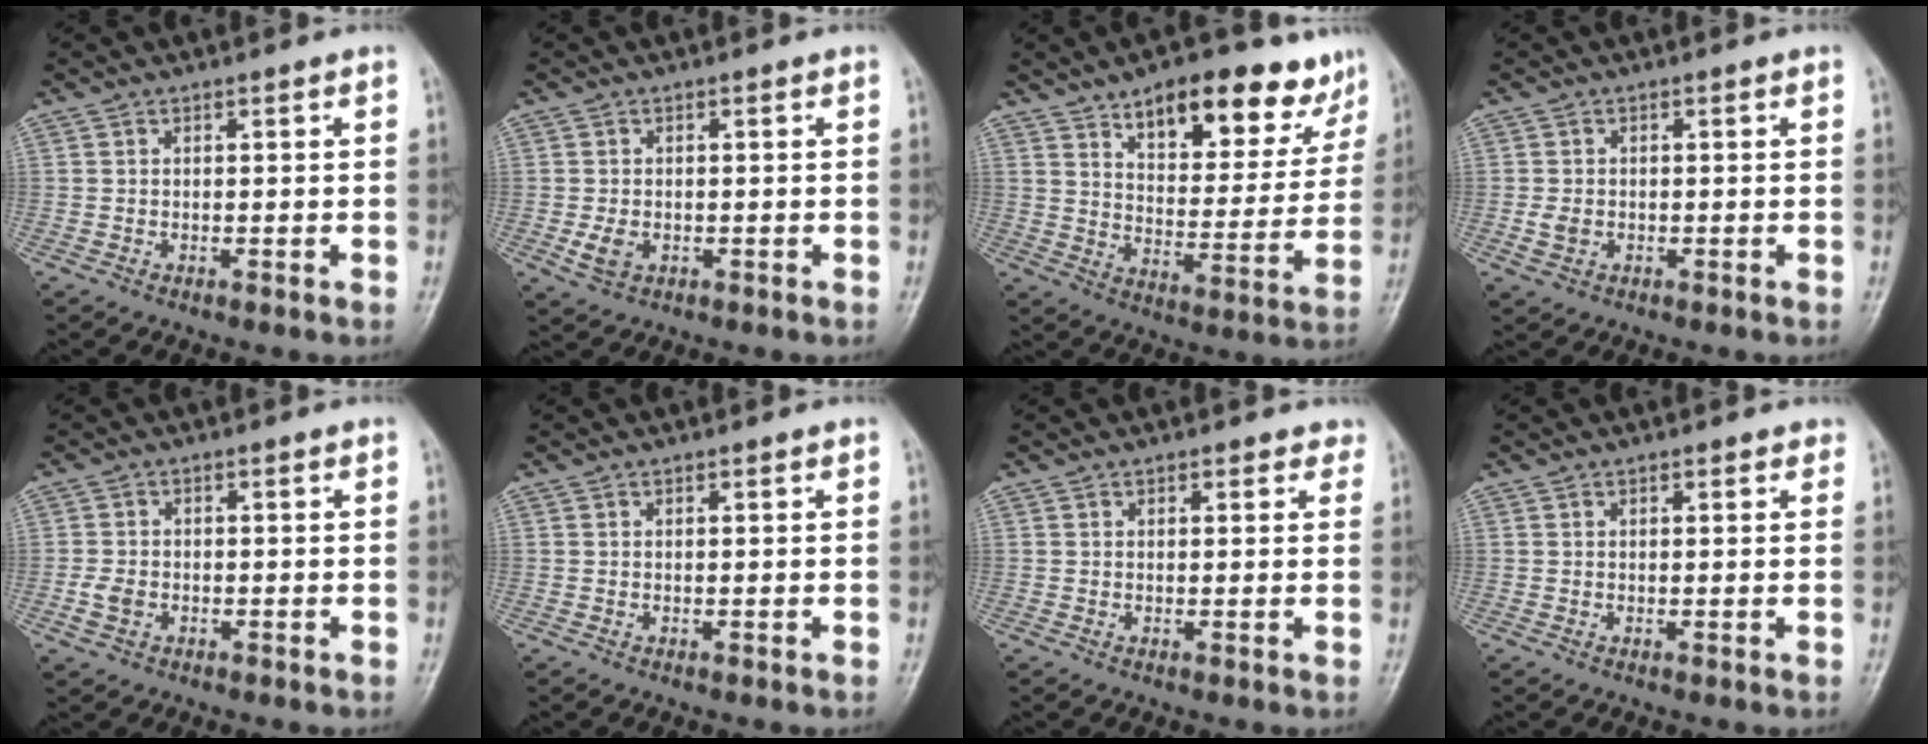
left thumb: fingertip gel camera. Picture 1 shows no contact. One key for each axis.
{"total": 3.3, "fx": -0.8, "fy": 2.3, "fz": 2.1, "tx": -0.041, "ty": -0.002, "tz": -0.010}
{"total": 18.6, "fx": 12.0, "fy": 8.2, "fz": 11.7, "tx": -0.105, "ty": -0.051, "tz": 0.177}
{"total": 2.6, "fx": -0.6, "fy": 2.0, "fz": 1.6, "tx": -0.031, "ty": -0.001, "tz": -0.009}
{"total": 3.2, "fx": -1.1, "fy": 2.4, "fz": 1.9, "tx": -0.038, "ty": 0.002, "tz": -0.019}
{"total": 0.0}
{"total": 2.2, "fx": 1.5, "fy": 1.3, "fz": 1.0, "tx": 0.011, "ty": -0.003, "tz": 0.011}
{"total": 1.2, "fx": 0.7, "fy": 0.6, "fz": 0.7, "tx": -0.004, "ty": -0.001, "tz": 0.005}